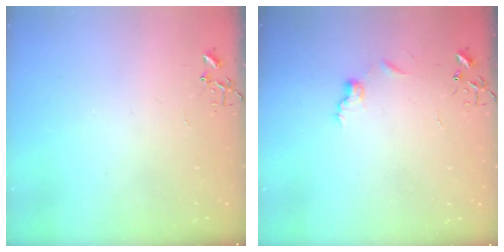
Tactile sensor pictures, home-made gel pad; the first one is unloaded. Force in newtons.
{"total": 6.4, "press": 6.4, "slide": 0.7}